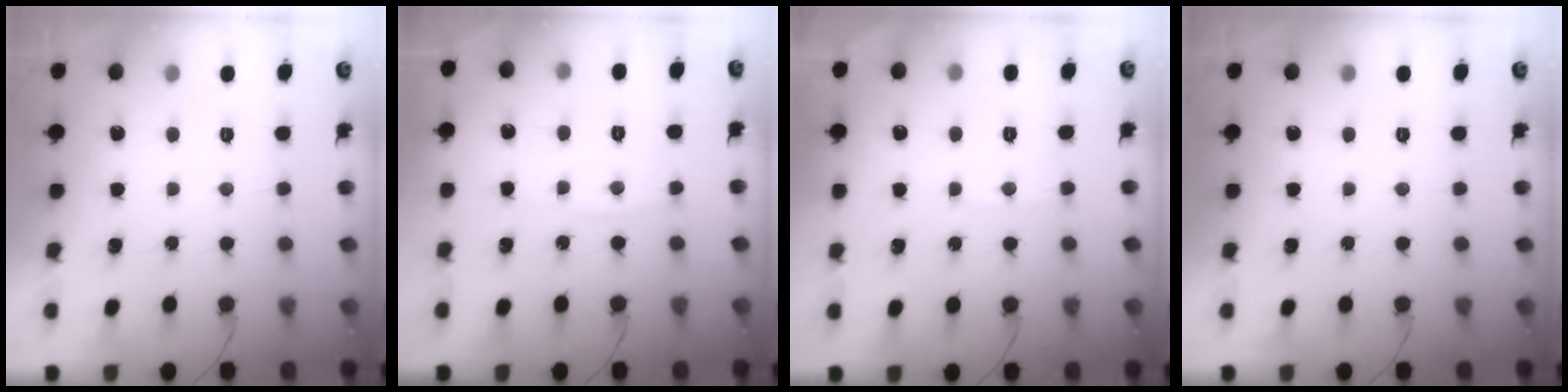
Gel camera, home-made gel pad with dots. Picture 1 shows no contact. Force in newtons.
{"total": 4.5, "press": 4.4, "slide": 0.6}
{"total": 3.3, "press": 3.3, "slide": 0.3}
{"total": 0.0}